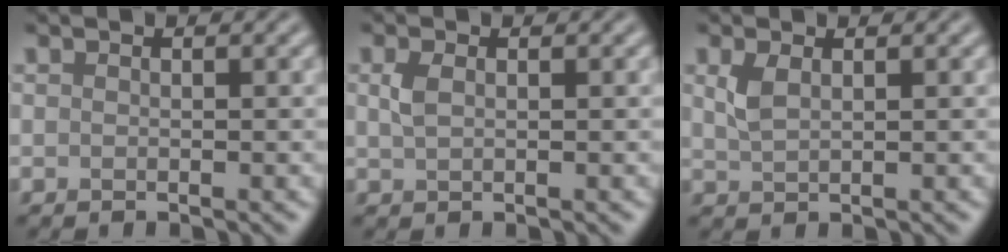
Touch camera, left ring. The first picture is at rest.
{"total": 1.4, "force": [0.5, 0.8, 1.1], "torque": [-0.028, 0.001, 0.010]}
{"total": 1.8, "force": [0.8, 0.8, 1.4], "torque": [-0.034, 0.001, 0.021]}